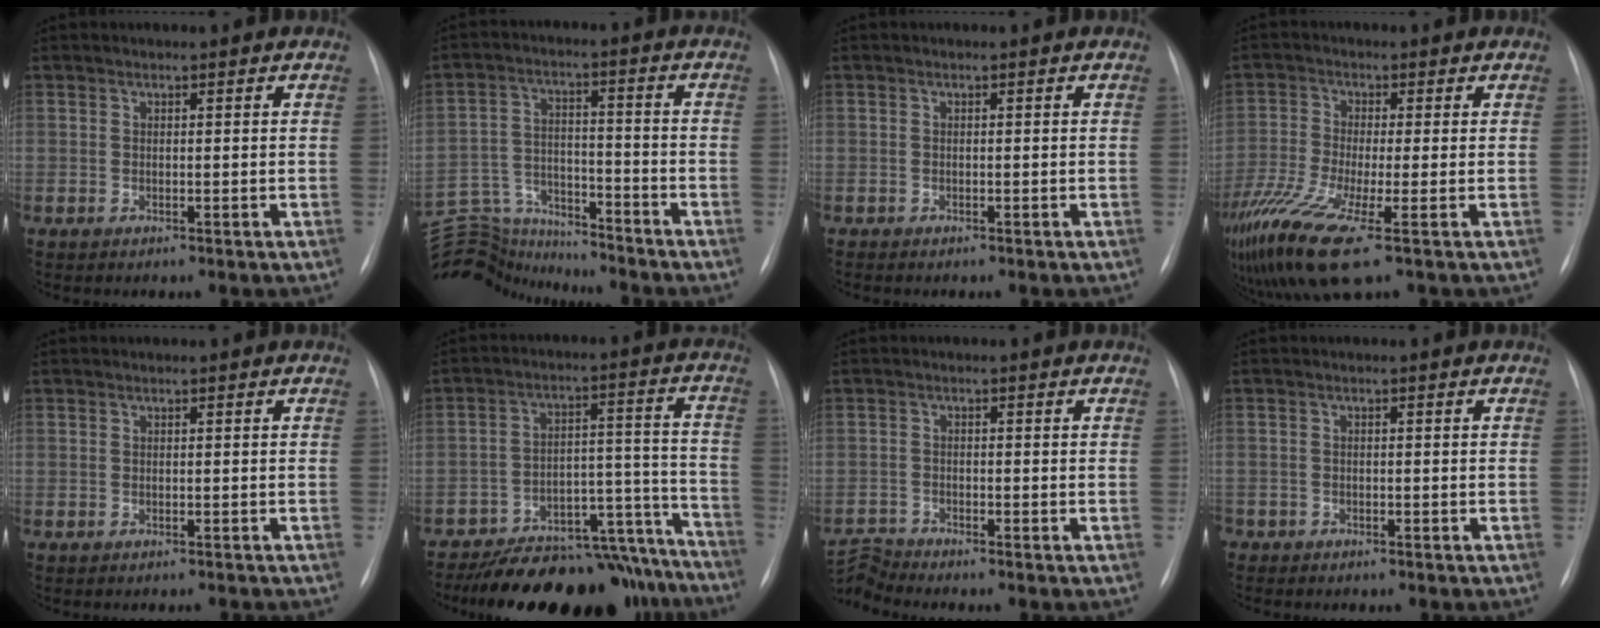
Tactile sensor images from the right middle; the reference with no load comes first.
{"total": 13.9, "force": [-13.7, 2.0, 1.6], "torque": [-0.045, 0.031, -0.228]}
{"total": 0.0}
{"total": 13.1, "force": [-7.4, 1.8, 10.7], "torque": [-0.239, -0.039, -0.135]}
{"total": 1.5, "force": [-1.5, 0.1, 0.2], "torque": [-0.001, -0.004, -0.016]}
{"total": 24.6, "force": [-22.3, 7.2, 7.6], "torque": [-0.058, 0.034, -0.307]}
{"total": 3.9, "force": [-3.4, -1.6, -0.9], "torque": [0.010, -0.014, -0.066]}
{"total": 2.4, "force": [-2.0, 1.2, 0.3], "torque": [-0.009, 0.001, -0.029]}